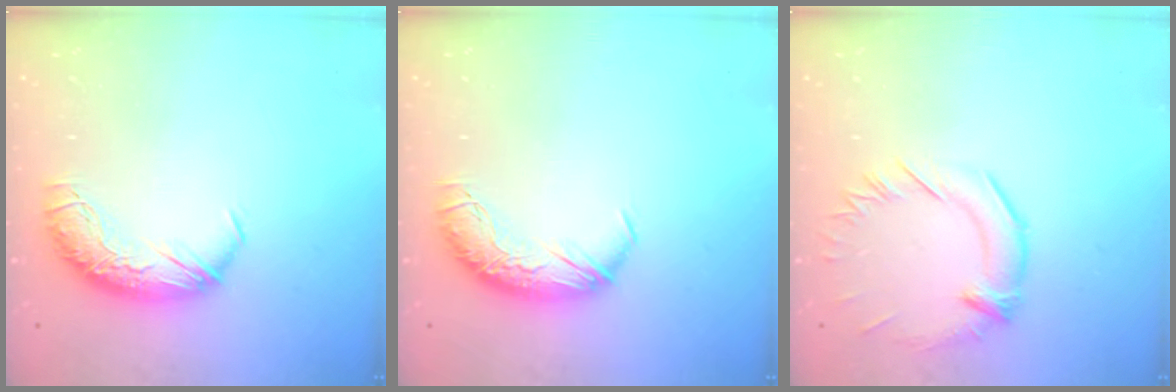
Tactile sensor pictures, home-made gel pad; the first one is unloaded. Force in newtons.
{"total": 0.0}
{"total": 1.4, "press": 0.7, "slide": 1.2}